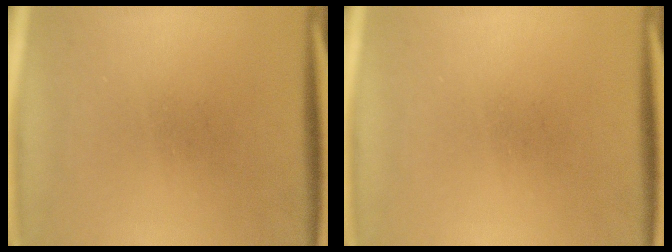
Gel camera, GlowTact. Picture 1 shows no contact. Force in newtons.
{"total": 0.0}